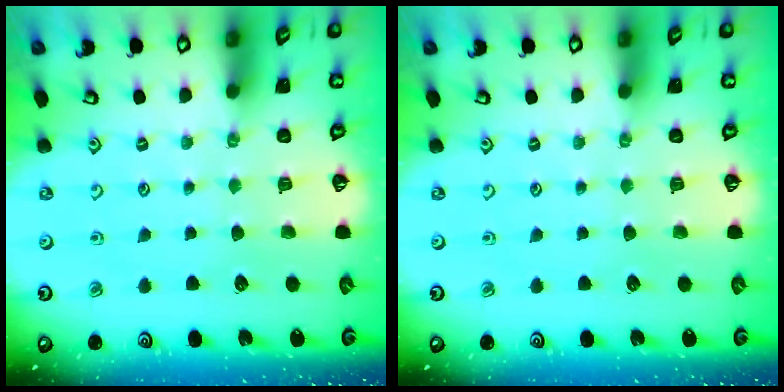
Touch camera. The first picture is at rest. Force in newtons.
{"total": 0.0}